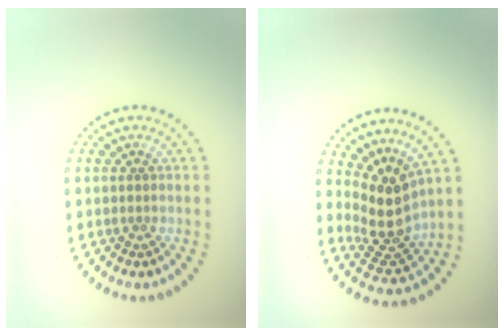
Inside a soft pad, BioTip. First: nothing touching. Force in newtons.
{"total": 4.2, "press": 3.0, "slide": 3.0}